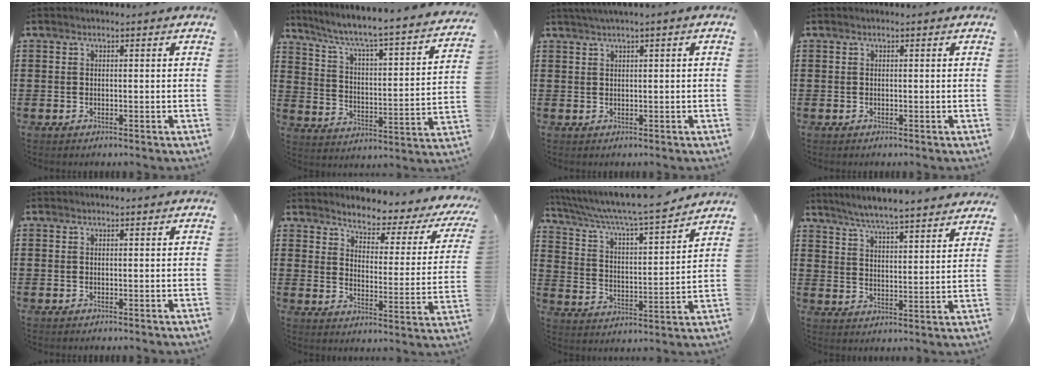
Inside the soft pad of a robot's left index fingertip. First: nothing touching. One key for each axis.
{"total": 4.5, "fx": 3.5, "fy": -0.1, "fz": 2.9, "tx": -0.074, "ty": -0.043, "tz": 0.046}
{"total": 1.2, "fx": 0.6, "fy": -0.2, "fz": 1.0, "tx": -0.018, "ty": -0.003, "tz": 0.012}
{"total": 0.0}
{"total": 0.0}
{"total": 3.1, "fx": 2.8, "fy": 0.7, "fz": 1.0, "tx": -0.033, "ty": -0.031, "tz": 0.035}
{"total": 7.3, "fx": 6.5, "fy": -0.1, "fz": 3.3, "tx": -0.092, "ty": -0.045, "tz": 0.105}
{"total": 5.4, "fx": 5.2, "fy": -0.6, "fz": 1.4, "tx": -0.050, "ty": -0.032, "tz": 0.089}